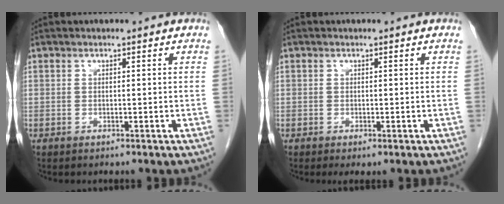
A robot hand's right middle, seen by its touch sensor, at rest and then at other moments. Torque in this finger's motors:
{"motor_torque": [0.55, -0.34, 0.01, 0.07]}